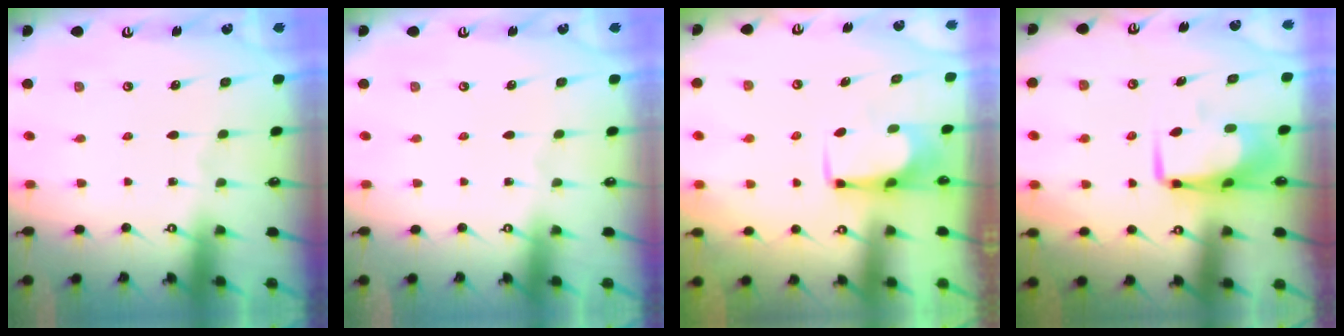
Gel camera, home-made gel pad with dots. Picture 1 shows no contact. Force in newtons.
{"total": 0.0}
{"total": 4.1, "press": 4.1, "slide": 0.5}
{"total": 7.6, "press": 7.5, "slide": 1.0}